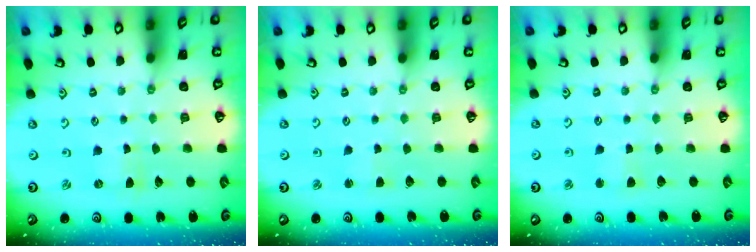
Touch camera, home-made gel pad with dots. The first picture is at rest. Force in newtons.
{"total": 1.6, "press": 1.6, "slide": 0.3}
{"total": 2.4, "press": 2.4, "slide": 0.3}